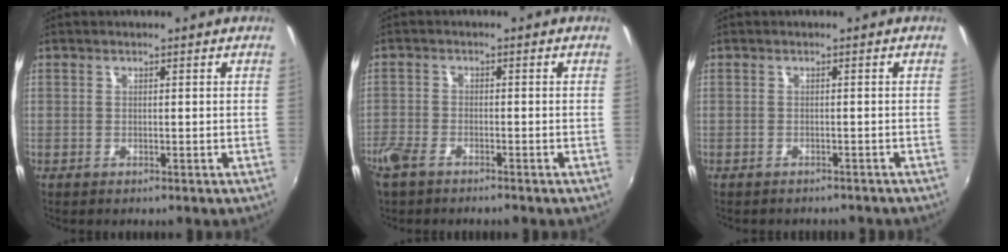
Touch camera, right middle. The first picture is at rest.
{"total": 5.1, "force": [-3.9, 2.0, 2.6], "torque": [-0.074, -0.011, -0.079]}
{"total": 3.2, "force": [-2.9, 1.0, 0.9], "torque": [-0.021, -0.013, -0.037]}